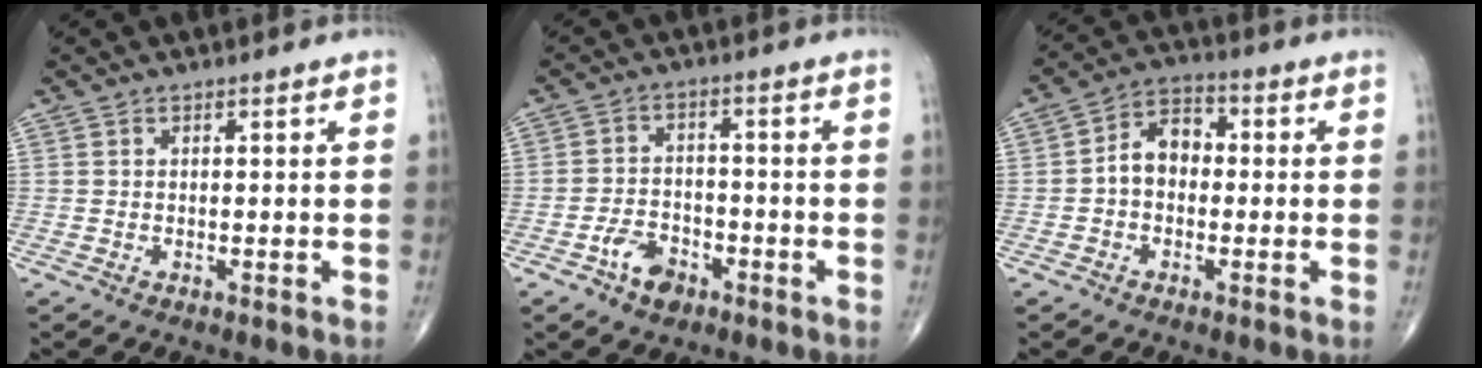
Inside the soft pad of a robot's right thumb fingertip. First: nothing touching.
{"total": 6.0, "force": [-3.3, 3.8, 3.3], "torque": [-0.043, 0.024, -0.058]}
{"total": 7.1, "force": [-0.5, 5.2, 4.8], "torque": [-0.063, 0.028, -0.022]}